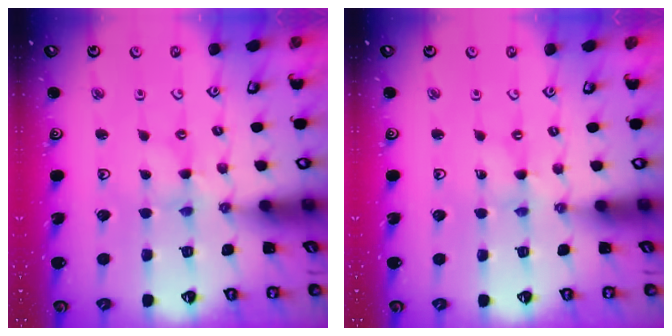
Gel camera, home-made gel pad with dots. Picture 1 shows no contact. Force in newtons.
{"total": 0.0}